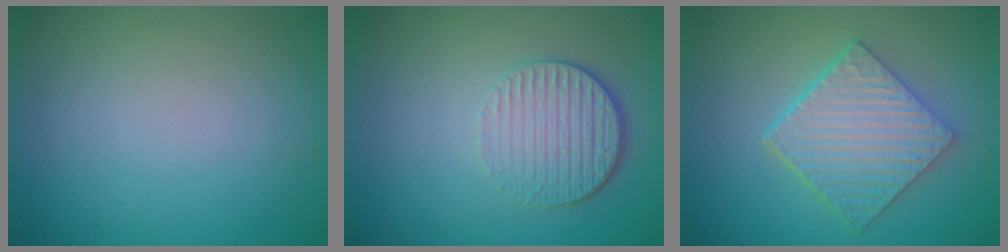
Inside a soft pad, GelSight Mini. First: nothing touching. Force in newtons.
{"total": 4.4, "press": 3.0, "slide": 3.2}
{"total": 5.6, "press": 4.5, "slide": 3.4}